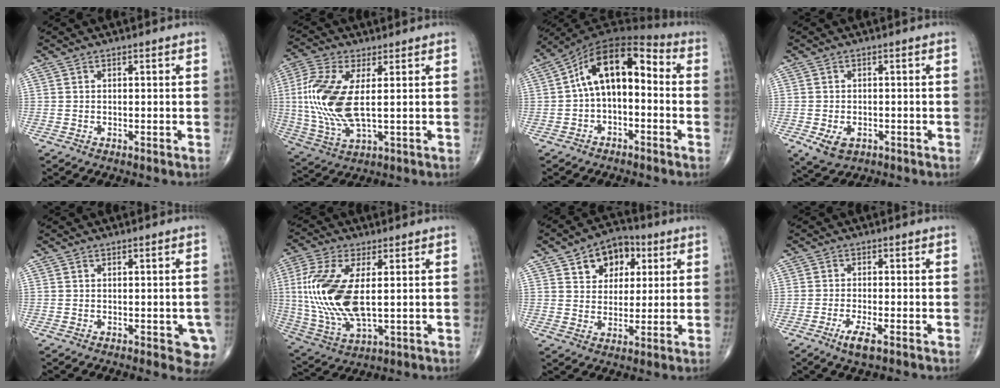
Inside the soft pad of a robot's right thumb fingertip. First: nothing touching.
{"total": 14.4, "force": [1.2, 5.9, 13.1], "torque": [-0.312, -0.006, 0.028]}
{"total": 12.6, "force": [0.1, 7.1, 10.5], "torque": [-0.152, 0.053, -0.015]}
{"total": 4.5, "force": [-1.8, 3.0, 2.8], "torque": [-0.045, 0.002, -0.020]}
{"total": 5.1, "force": [-1.6, 2.0, 4.4], "torque": [-0.024, -0.005, -0.017]}
{"total": 17.0, "force": [1.5, 7.7, 15.1], "torque": [-0.344, -0.013, 0.036]}
{"total": 10.6, "force": [4.5, 7.6, 5.8], "torque": [-0.043, -0.007, 0.067]}
{"total": 3.7, "force": [-2.1, 0.6, 3.1], "torque": [-0.067, -0.002, -0.039]}